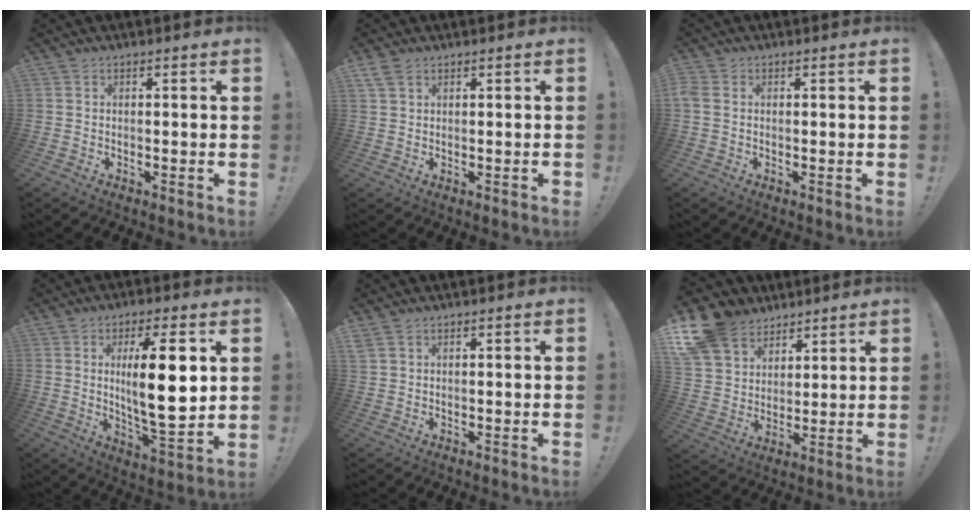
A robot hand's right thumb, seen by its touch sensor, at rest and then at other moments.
{"total": 2.9, "force": [1.6, 1.5, 1.9], "torque": [-0.040, -0.002, 0.032]}
{"total": 2.6, "force": [0.3, 1.9, 1.6], "torque": [-0.039, 0.005, 0.006]}
{"total": 16.2, "force": [3.1, 4.1, 15.3], "torque": [-0.248, -0.019, 0.034]}
{"total": 1.6, "force": [1.0, 0.7, 1.0], "torque": [-0.021, -0.001, 0.021]}
{"total": 13.6, "force": [8.7, 9.6, 4.2], "torque": [-0.080, -0.055, 0.172]}